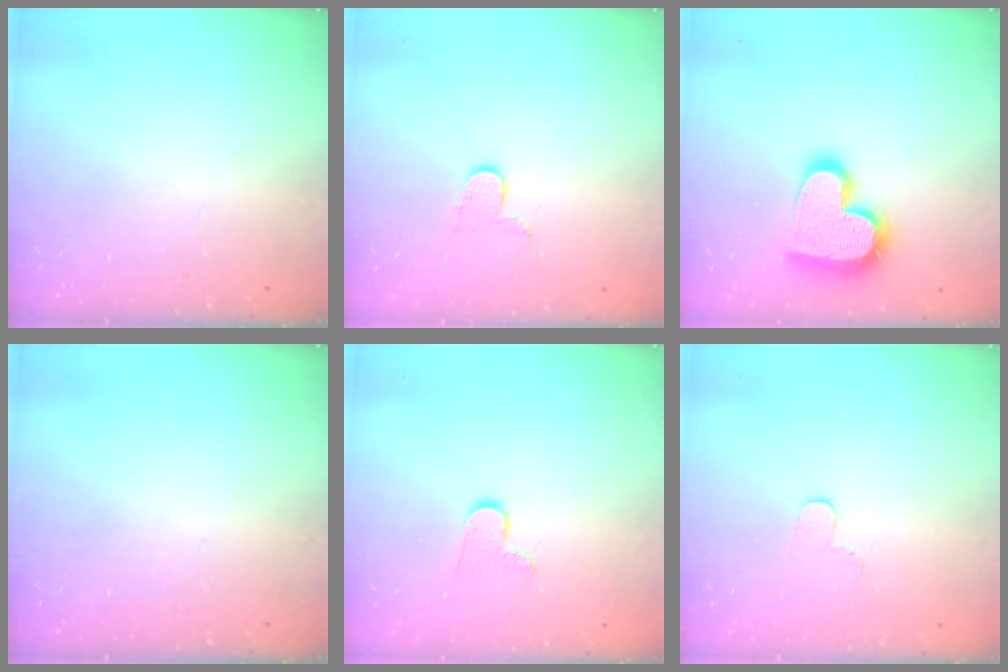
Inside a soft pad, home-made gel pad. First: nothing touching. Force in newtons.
{"total": 6.3, "press": 6.3, "slide": 0.5}
{"total": 18.4, "press": 18.4, "slide": 1.0}
{"total": 0.0}
{"total": 7.6, "press": 7.6, "slide": 0.6}
{"total": 3.4, "press": 3.4, "slide": 0.4}